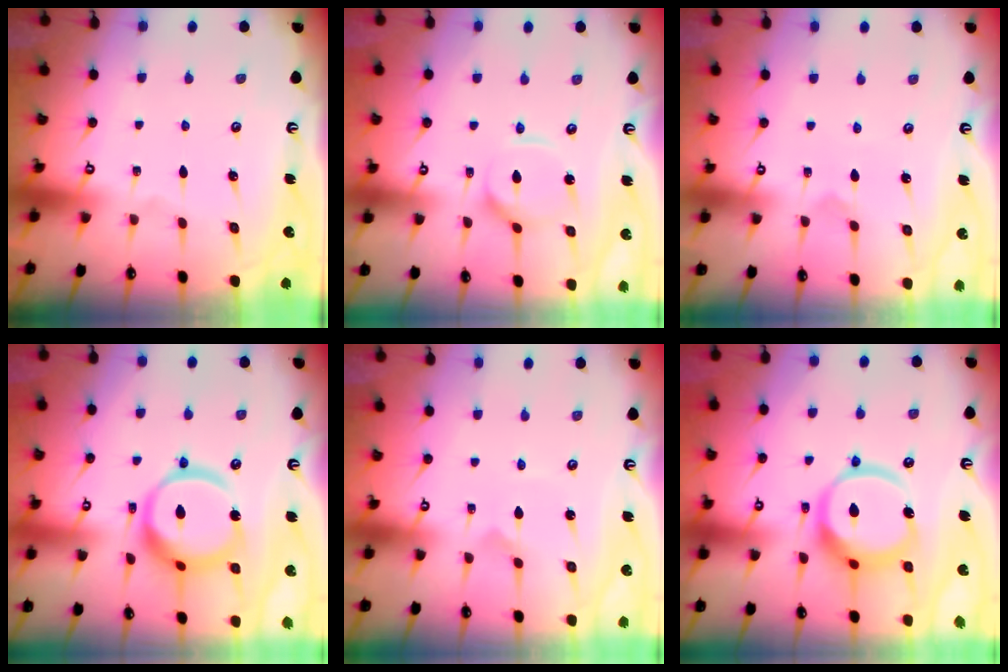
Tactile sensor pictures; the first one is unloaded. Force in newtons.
{"total": 7.1, "press": 7.1, "slide": 0.7}
{"total": 2.3, "press": 2.3, "slide": 0.2}
{"total": 16.5, "press": 16.4, "slide": 1.6}
{"total": 1.2, "press": 1.2, "slide": 0.1}
{"total": 14.2, "press": 14.0, "slide": 2.3}